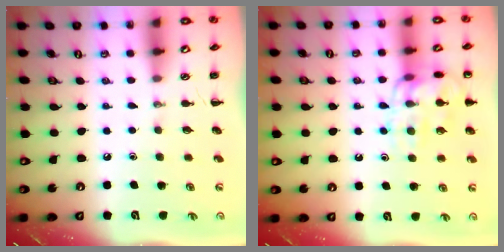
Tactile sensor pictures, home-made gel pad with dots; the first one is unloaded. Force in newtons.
{"total": 14.2, "press": 14.2, "slide": 0.2}